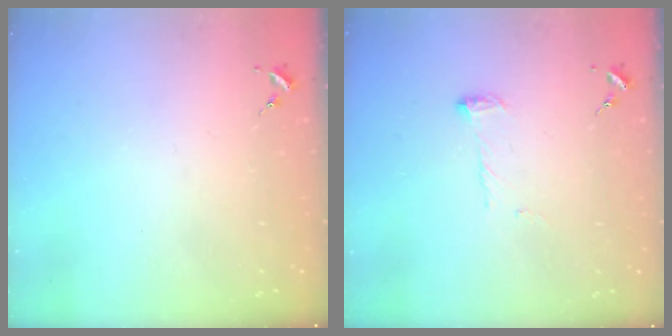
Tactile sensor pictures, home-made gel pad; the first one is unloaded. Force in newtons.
{"total": 6.6, "press": 6.5, "slide": 0.8}